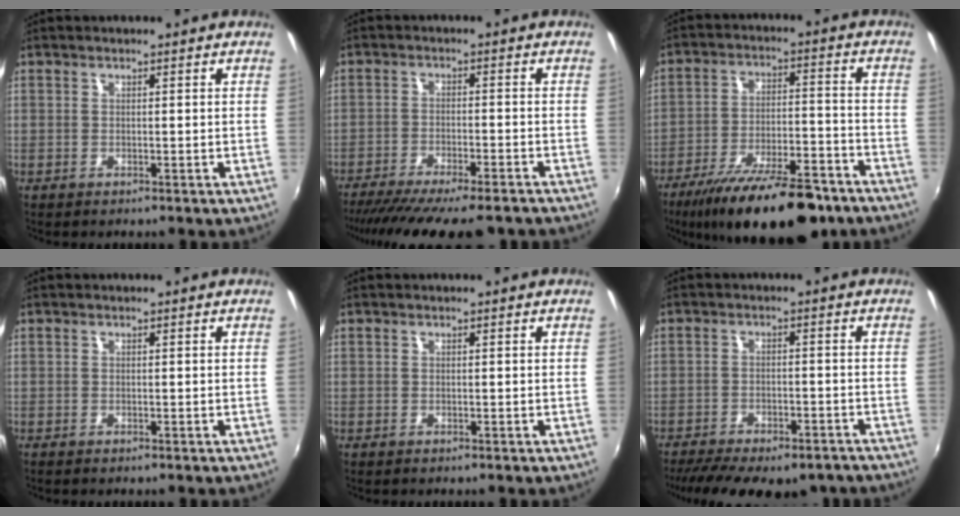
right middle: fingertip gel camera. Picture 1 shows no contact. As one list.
[{"total": 17.3, "force": [-14.7, 2.9, 8.7], "torque": [-0.166, -0.041, -0.216]}, {"total": 21.2, "force": [-16.1, 6.2, 12.3], "torque": [-0.217, -0.027, -0.238]}, {"total": 0.0}, {"total": 0.0}, {"total": 18.9, "force": [-14.9, 6.9, 9.3], "torque": [-0.190, -0.029, -0.194]}]